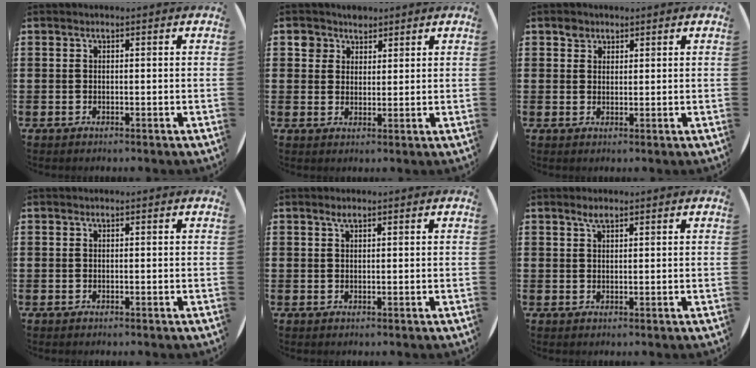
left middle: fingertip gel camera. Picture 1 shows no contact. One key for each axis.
{"total": 3.0, "fx": 2.2, "fy": 2.0, "fz": 0.0, "tx": 0.008, "ty": 0.002, "tz": 0.040}
{"total": 1.7, "fx": 1.3, "fy": 1.0, "fz": 0.0, "tx": 0.006, "ty": -0.002, "tz": 0.026}
{"total": 0.0}
{"total": 0.8, "fx": 0.6, "fy": 0.2, "fz": 0.6, "tx": -0.012, "ty": 0.001, "tz": 0.010}
{"total": 1.4, "fx": 1.0, "fy": 0.4, "fz": 0.8, "tx": -0.017, "ty": 0.004, "tz": 0.017}